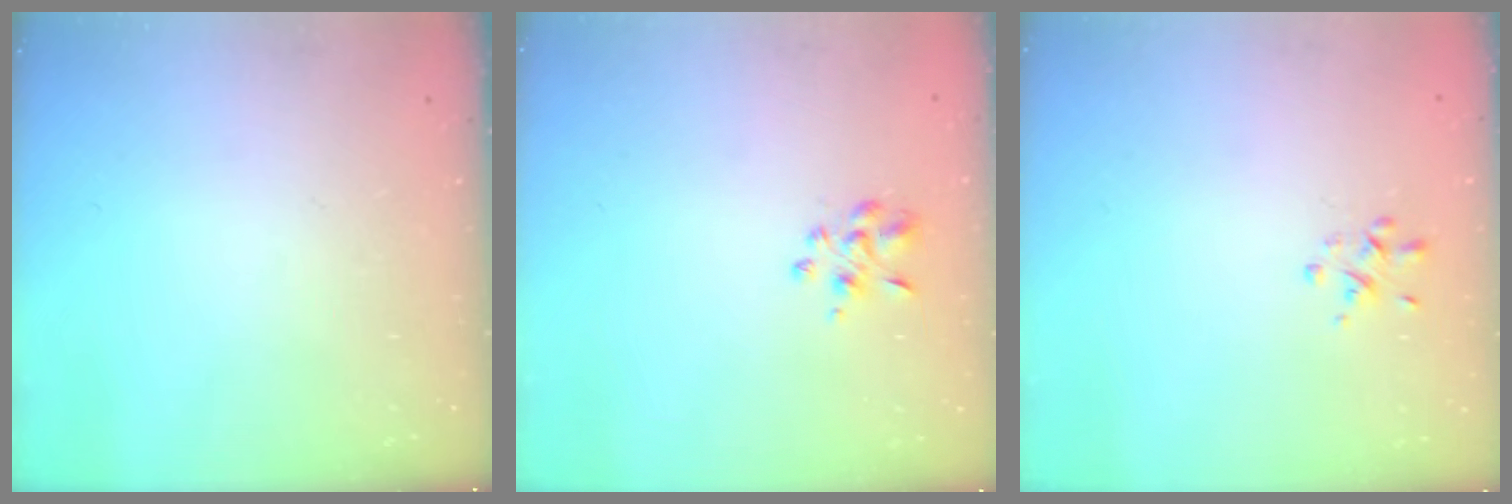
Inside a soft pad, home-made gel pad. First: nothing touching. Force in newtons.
{"total": 3.6, "press": 3.4, "slide": 1.1}
{"total": 2.0, "press": 1.9, "slide": 0.6}